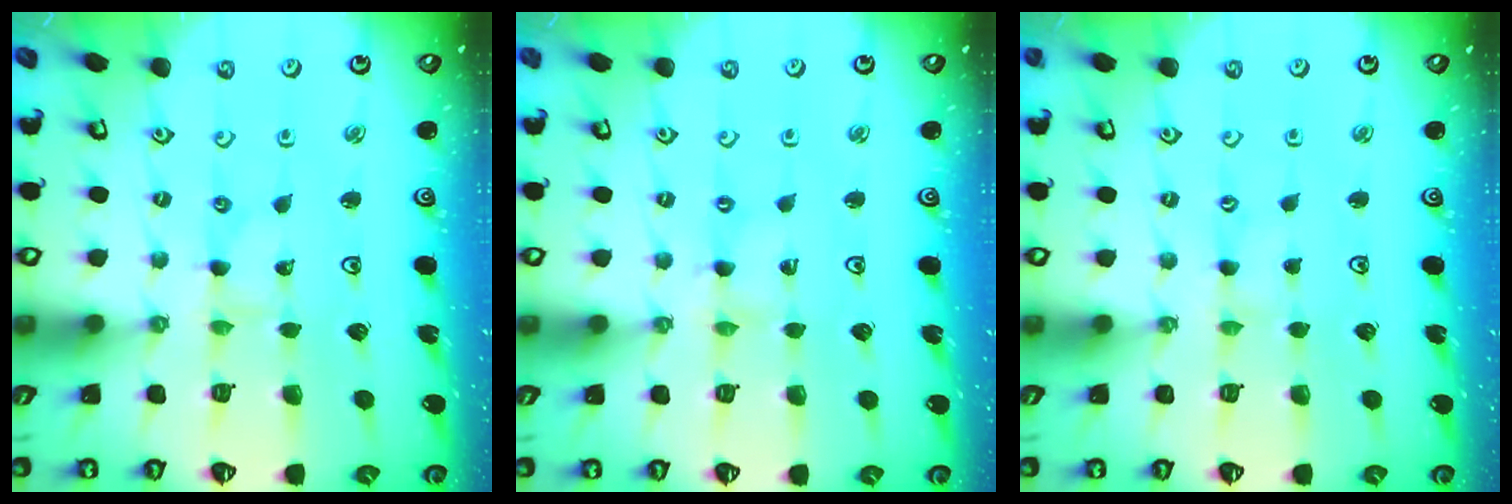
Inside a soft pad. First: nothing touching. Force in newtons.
{"total": 0.0}
{"total": 0.0}